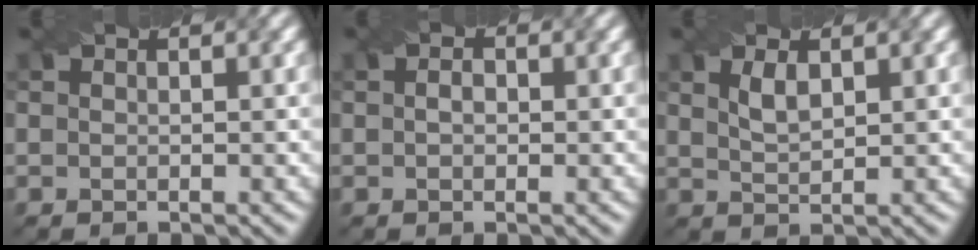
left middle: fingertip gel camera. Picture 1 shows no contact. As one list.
[{"total": 1.4, "force": [0.2, 1.0, 1.0], "torque": [-0.015, -0.001, -0.002]}, {"total": 1.9, "force": [1.0, 0.7, 1.4], "torque": [-0.031, 0.000, 0.023]}]